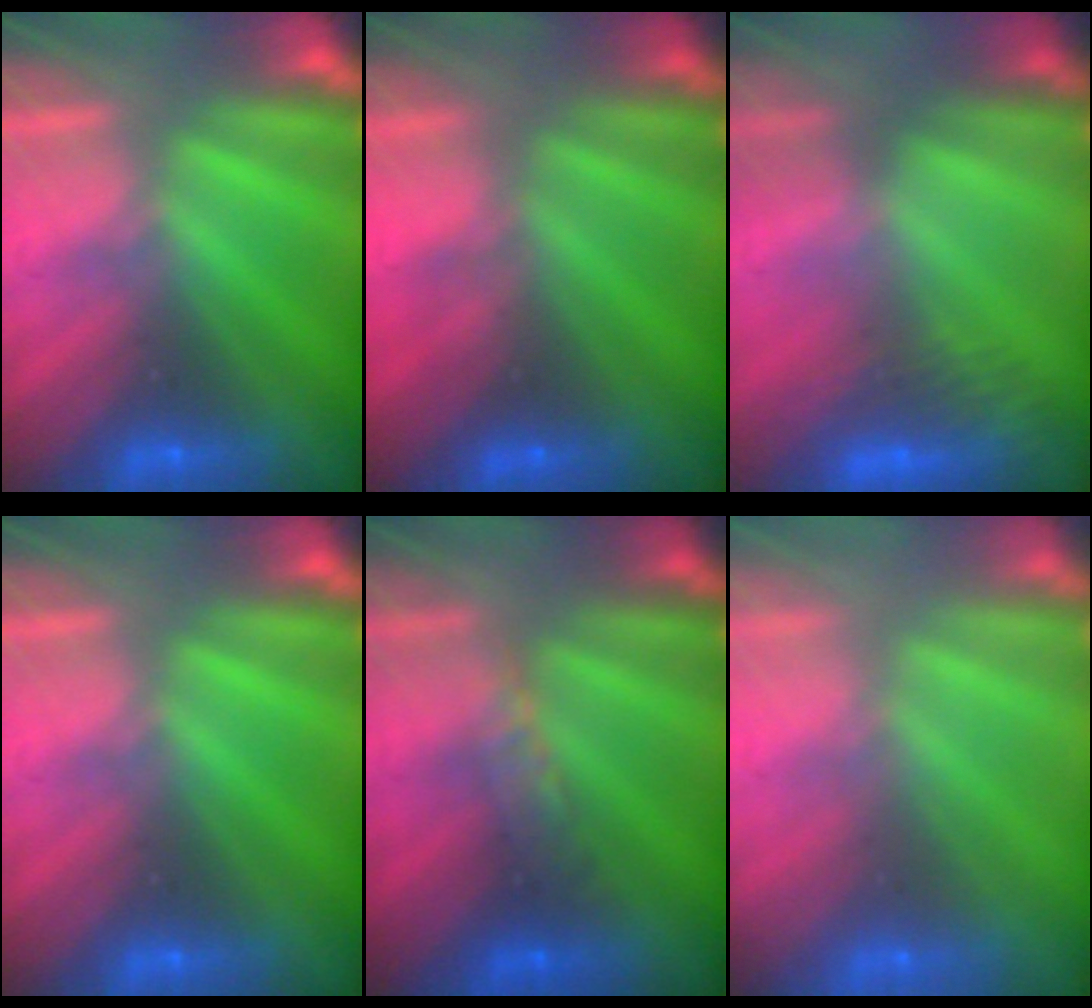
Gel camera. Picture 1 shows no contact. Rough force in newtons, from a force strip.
{"total": 2.1}
{"total": 2.8}
{"total": 0.0}
{"total": 2.9}
{"total": 8.7}